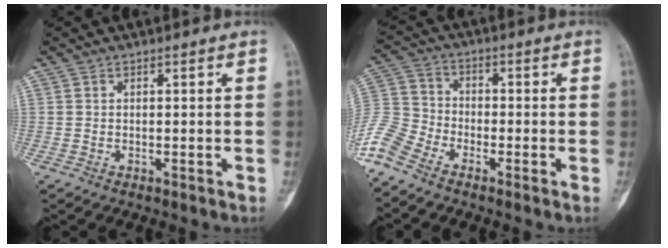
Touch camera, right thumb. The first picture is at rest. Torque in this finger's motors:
{"motor_torque": [0.29, 0.17, 1.41, -1.37, 0.14]}